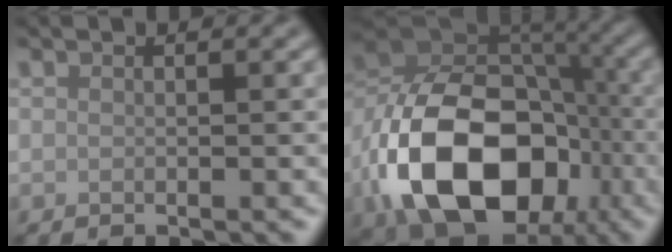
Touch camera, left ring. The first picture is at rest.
{"total": 16.0, "force": [-5.7, 10.8, 10.3], "torque": [-0.177, -0.008, -0.109]}